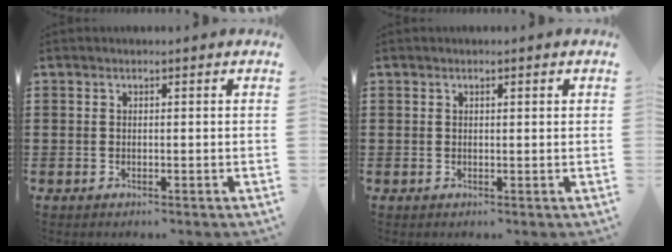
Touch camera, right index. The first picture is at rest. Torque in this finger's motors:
{"motor_torque": [-0.11, 0.27, 0.00, -0.01]}